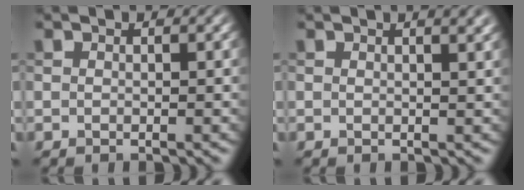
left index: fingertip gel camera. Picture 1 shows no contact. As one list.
[{"total": 2.4, "force": [1.5, 0.9, 1.7], "torque": [-0.004, 0.004, 0.007]}]